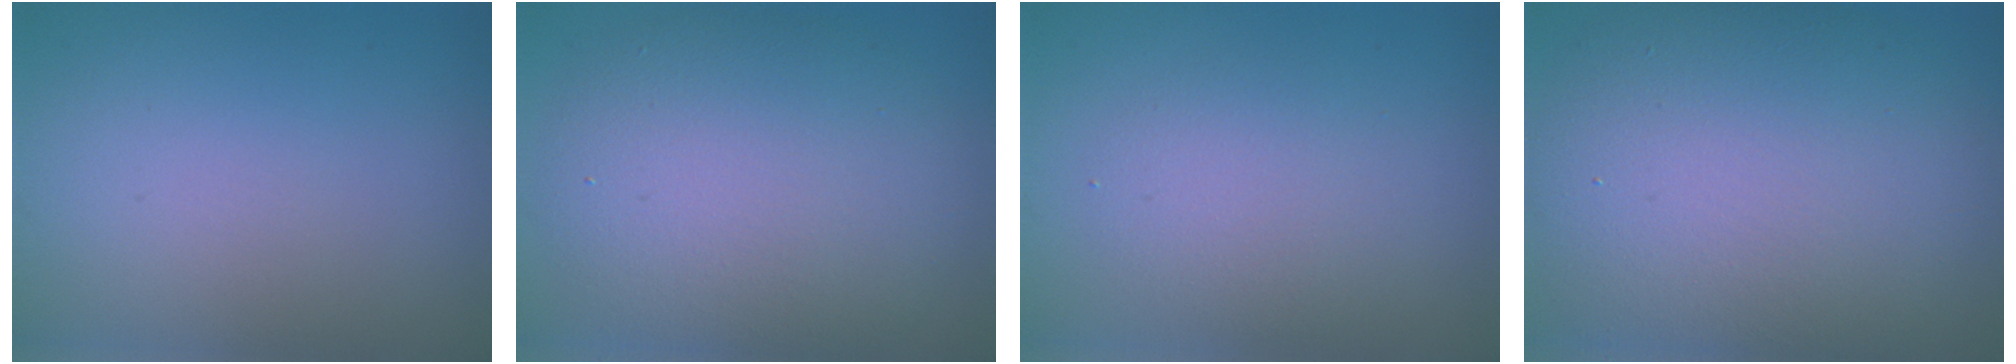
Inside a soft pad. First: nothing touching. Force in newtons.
{"total": 8.3, "press": 8.2, "slide": 1.0}
{"total": 2.9, "press": 2.9, "slide": 0.2}
{"total": 12.4, "press": 12.4, "slide": 0.9}